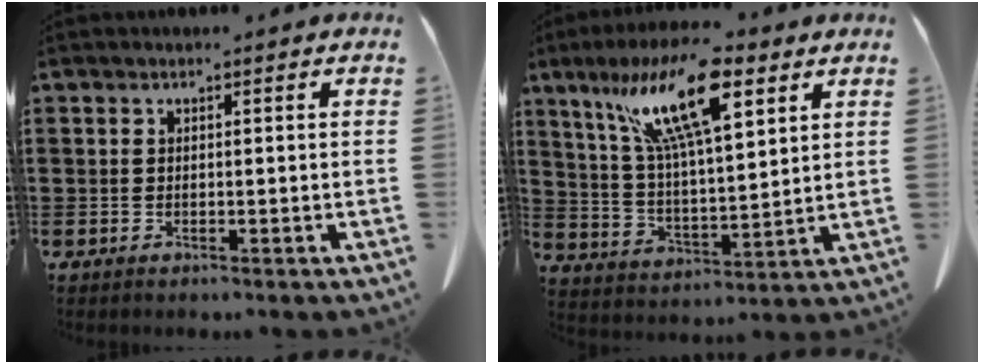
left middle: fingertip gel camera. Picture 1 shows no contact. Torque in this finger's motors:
{"motor_torque": [2.14, 0.00, 0.76, 0.21]}